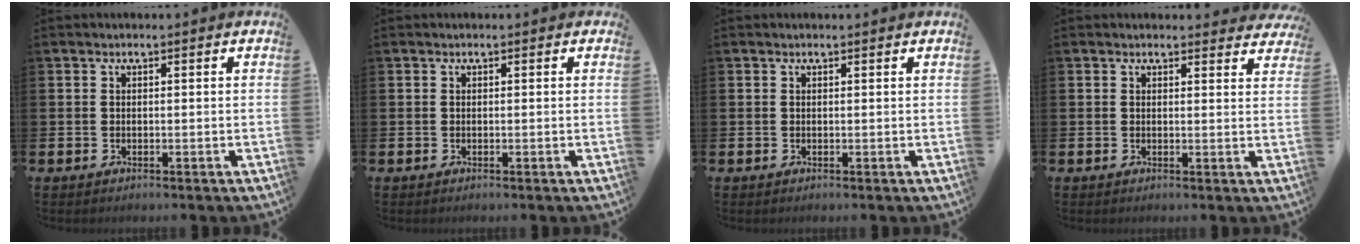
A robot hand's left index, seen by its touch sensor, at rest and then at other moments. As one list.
[{"total": 0.0}, {"total": 0.0}, {"total": 1.9, "force": [1.8, 0.5, 0.0], "torque": [0.008, -0.008, 0.031]}]